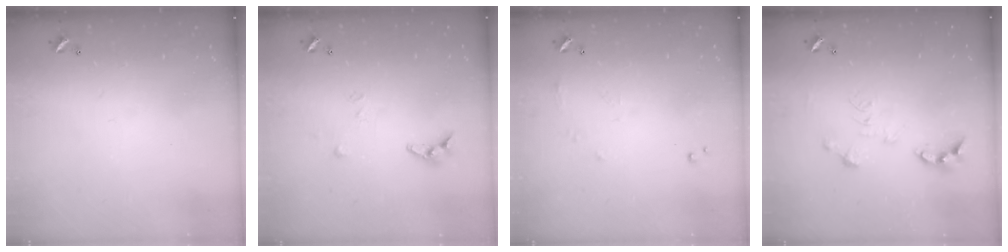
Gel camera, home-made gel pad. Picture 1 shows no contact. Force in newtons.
{"total": 5.7, "press": 5.7, "slide": 0.4}
{"total": 5.4, "press": 5.3, "slide": 0.6}
{"total": 0.0}